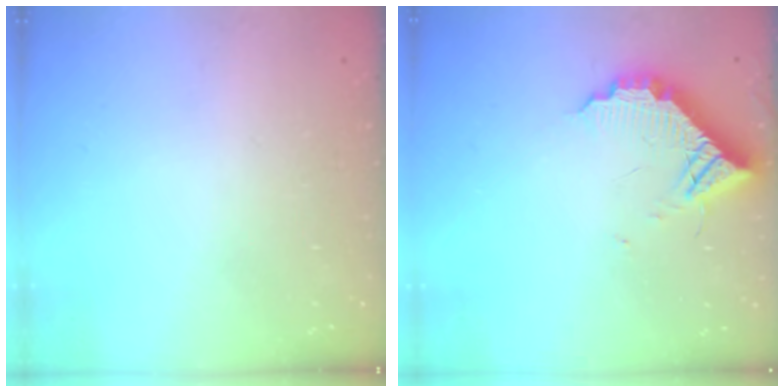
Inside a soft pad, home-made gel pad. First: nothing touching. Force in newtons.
{"total": 10.6, "press": 10.6, "slide": 0.4}